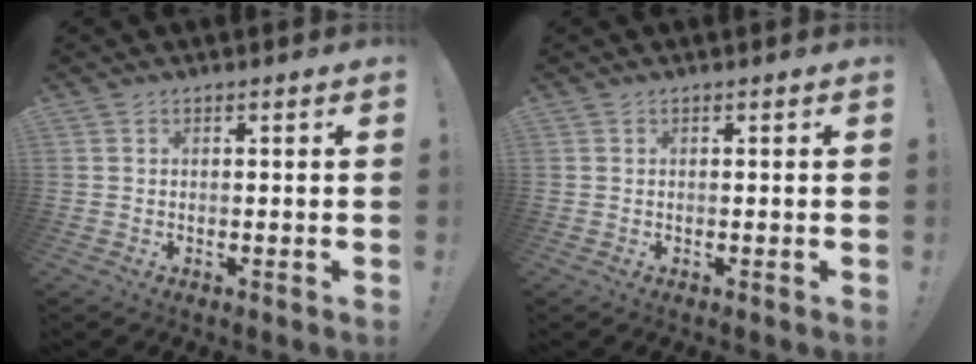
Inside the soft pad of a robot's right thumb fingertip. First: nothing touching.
{"total": 0.0}